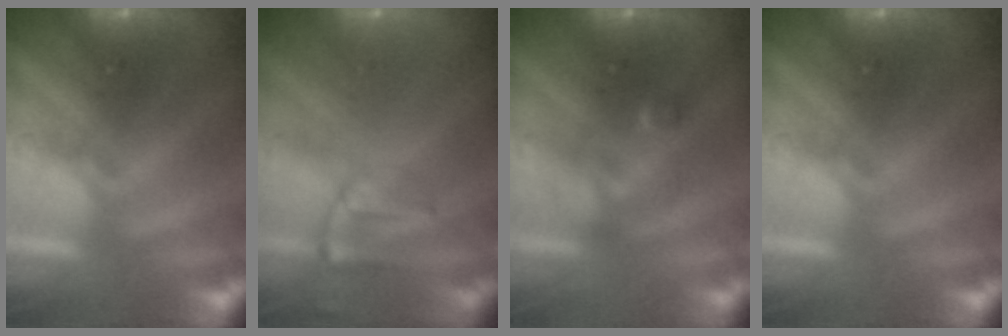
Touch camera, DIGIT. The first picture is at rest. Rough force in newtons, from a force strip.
{"total": 2.4}
{"total": 2.3}
{"total": 0.0}